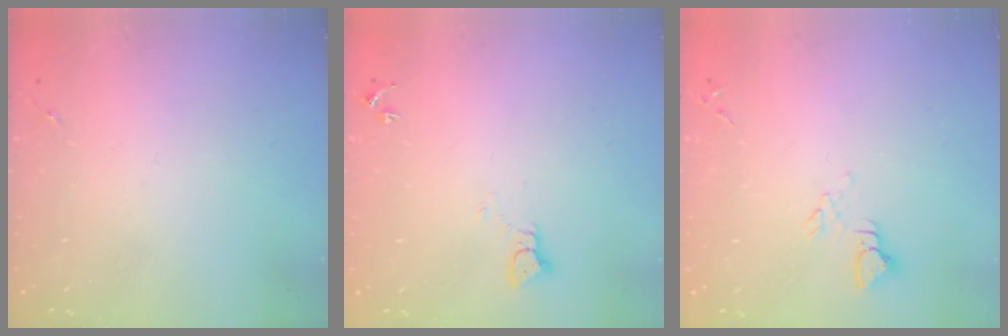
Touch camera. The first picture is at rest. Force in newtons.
{"total": 2.2, "press": 2.2, "slide": 0.2}
{"total": 5.1, "press": 5.1, "slide": 0.4}